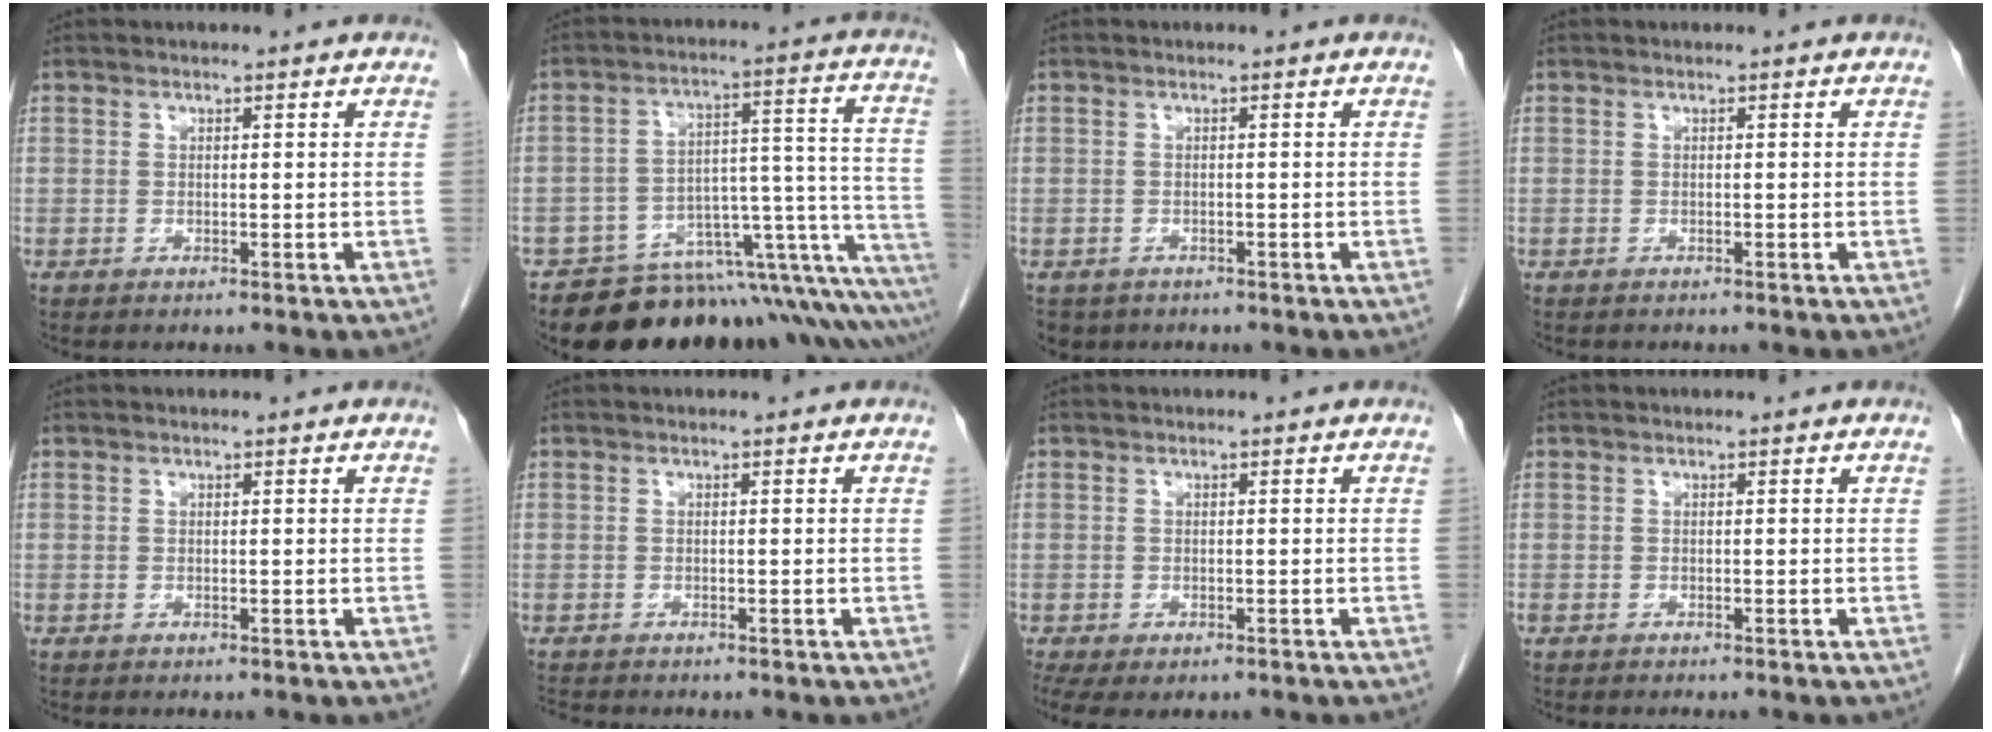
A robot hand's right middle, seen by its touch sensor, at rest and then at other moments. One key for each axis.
{"total": 22.0, "fx": -19.0, "fy": 4.7, "fz": 10.0, "tx": -0.038, "ty": 0.060, "tz": -0.246}
{"total": 3.3, "fx": -2.4, "fy": 2.1, "fz": 0.6, "tx": -0.014, "ty": -0.002, "tz": -0.035}
{"total": 0.9, "fx": -0.8, "fy": 0.2, "fz": 0.3, "tx": -0.016, "ty": -0.004, "tz": -0.012}
{"total": 0.0}
{"total": 1.4, "fx": -1.4, "fy": 0.0, "fz": 0.3, "tx": -0.014, "ty": -0.007, "tz": -0.023}
{"total": 7.1, "fx": -4.4, "fy": 3.9, "fz": 3.9, "tx": -0.091, "ty": -0.013, "tz": -0.063}
{"total": 1.7, "fx": -1.5, "fy": 0.3, "fz": 0.7, "tx": -0.016, "ty": -0.004, "tz": -0.019}